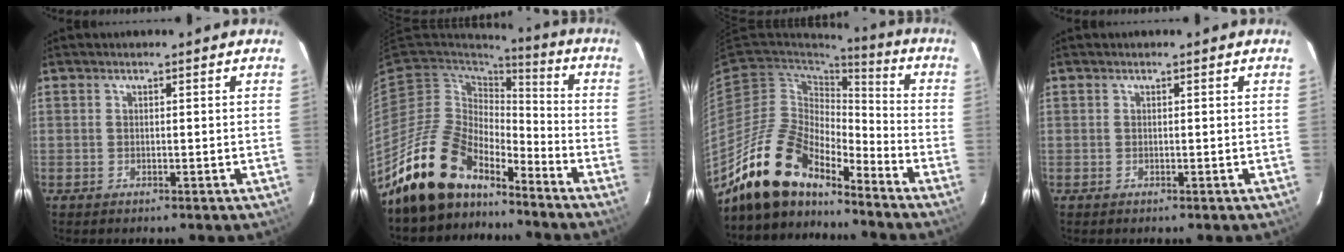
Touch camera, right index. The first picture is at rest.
{"total": 15.8, "force": [-13.0, 6.9, 5.7], "torque": [-0.120, 0.012, -0.231]}
{"total": 17.2, "force": [-14.4, 5.9, 7.3], "torque": [-0.145, 0.002, -0.268]}
{"total": 0.0}